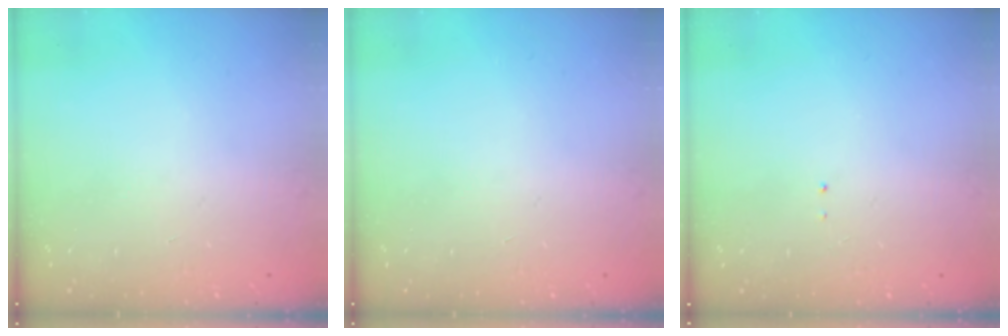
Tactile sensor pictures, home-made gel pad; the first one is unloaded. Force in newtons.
{"total": 0.0}
{"total": 0.7, "press": 0.7, "slide": 0.1}